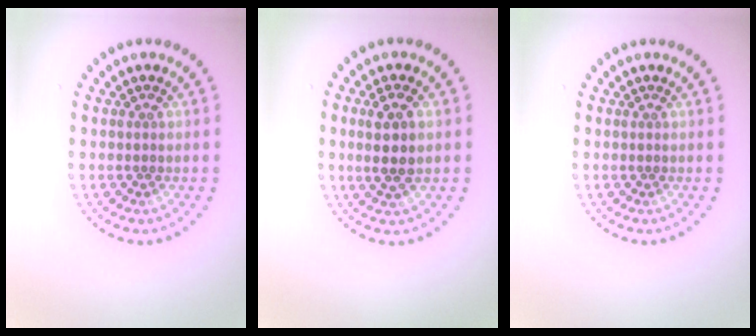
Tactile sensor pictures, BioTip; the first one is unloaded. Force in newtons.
{"total": 2.9, "press": 2.7, "slide": 1.0}
{"total": 0.0}